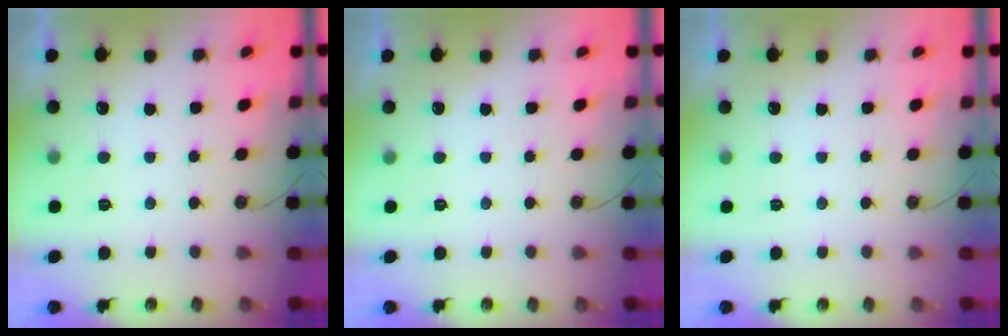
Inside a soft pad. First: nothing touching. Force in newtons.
{"total": 0.0}
{"total": 0.0}